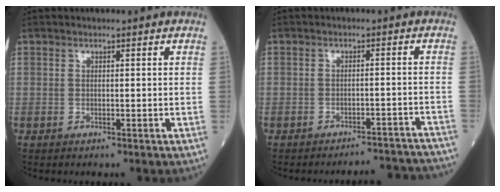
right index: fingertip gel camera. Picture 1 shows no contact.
{"total": 12.9, "force": [-12.8, 0.0, 1.0], "torque": [0.016, 0.019, -0.156]}